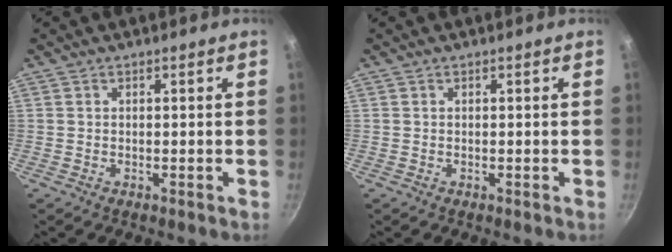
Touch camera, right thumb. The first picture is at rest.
{"total": 0.0}